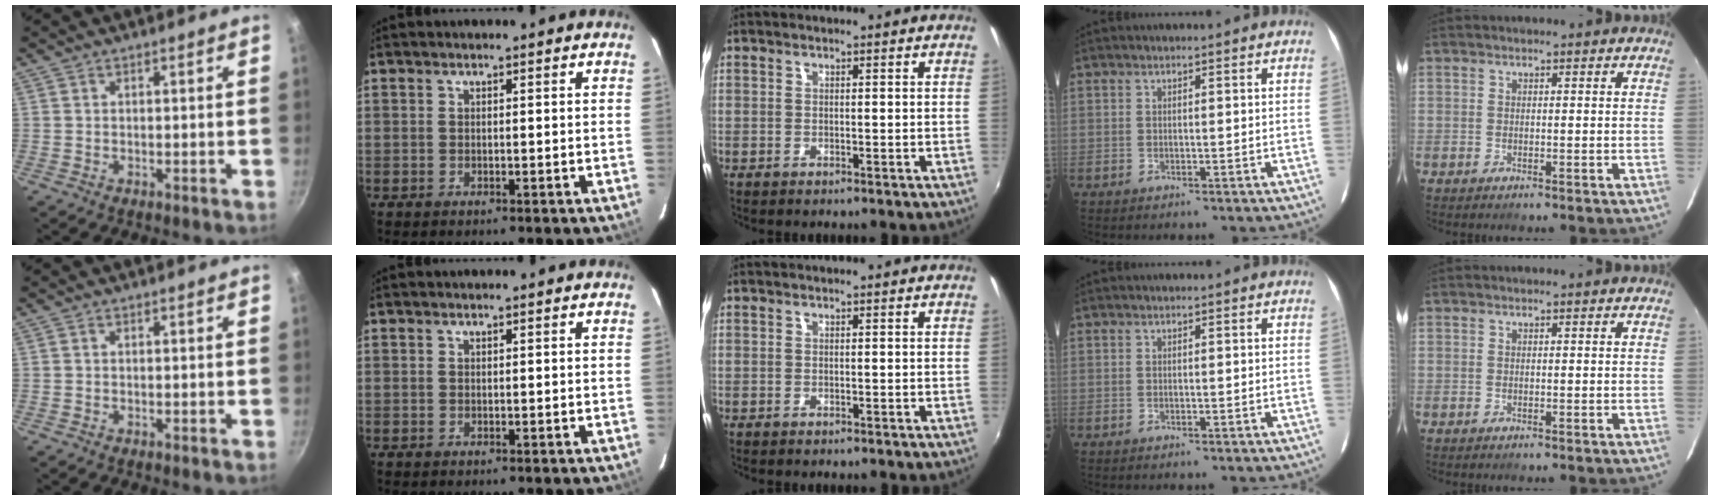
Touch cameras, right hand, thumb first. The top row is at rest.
{}